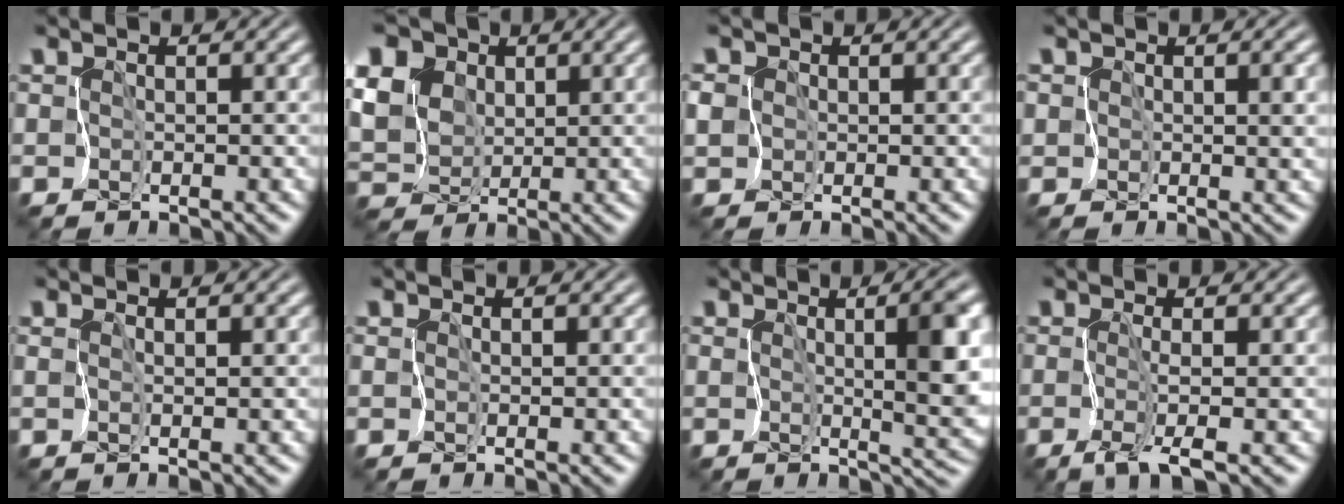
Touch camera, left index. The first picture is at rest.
{"total": 12.4, "force": [5.0, 9.6, 6.0], "torque": [-0.141, 0.030, 0.076]}
{"total": 1.9, "force": [0.0, 1.8, 0.5], "torque": [-0.013, 0.002, 0.001]}
{"total": 2.5, "force": [0.5, 1.4, 2.0], "torque": [-0.024, -0.007, 0.010]}
{"total": 0.6, "force": [0.3, -0.4, 0.3], "torque": [-0.005, -0.005, 0.007]}
{"total": 0.0}
{"total": 7.1, "force": [1.3, 2.1, 6.7], "torque": [-0.094, -0.004, 0.022]}
{"total": 2.3, "force": [-1.2, -0.2, 2.0], "torque": [-0.041, -0.007, -0.024]}